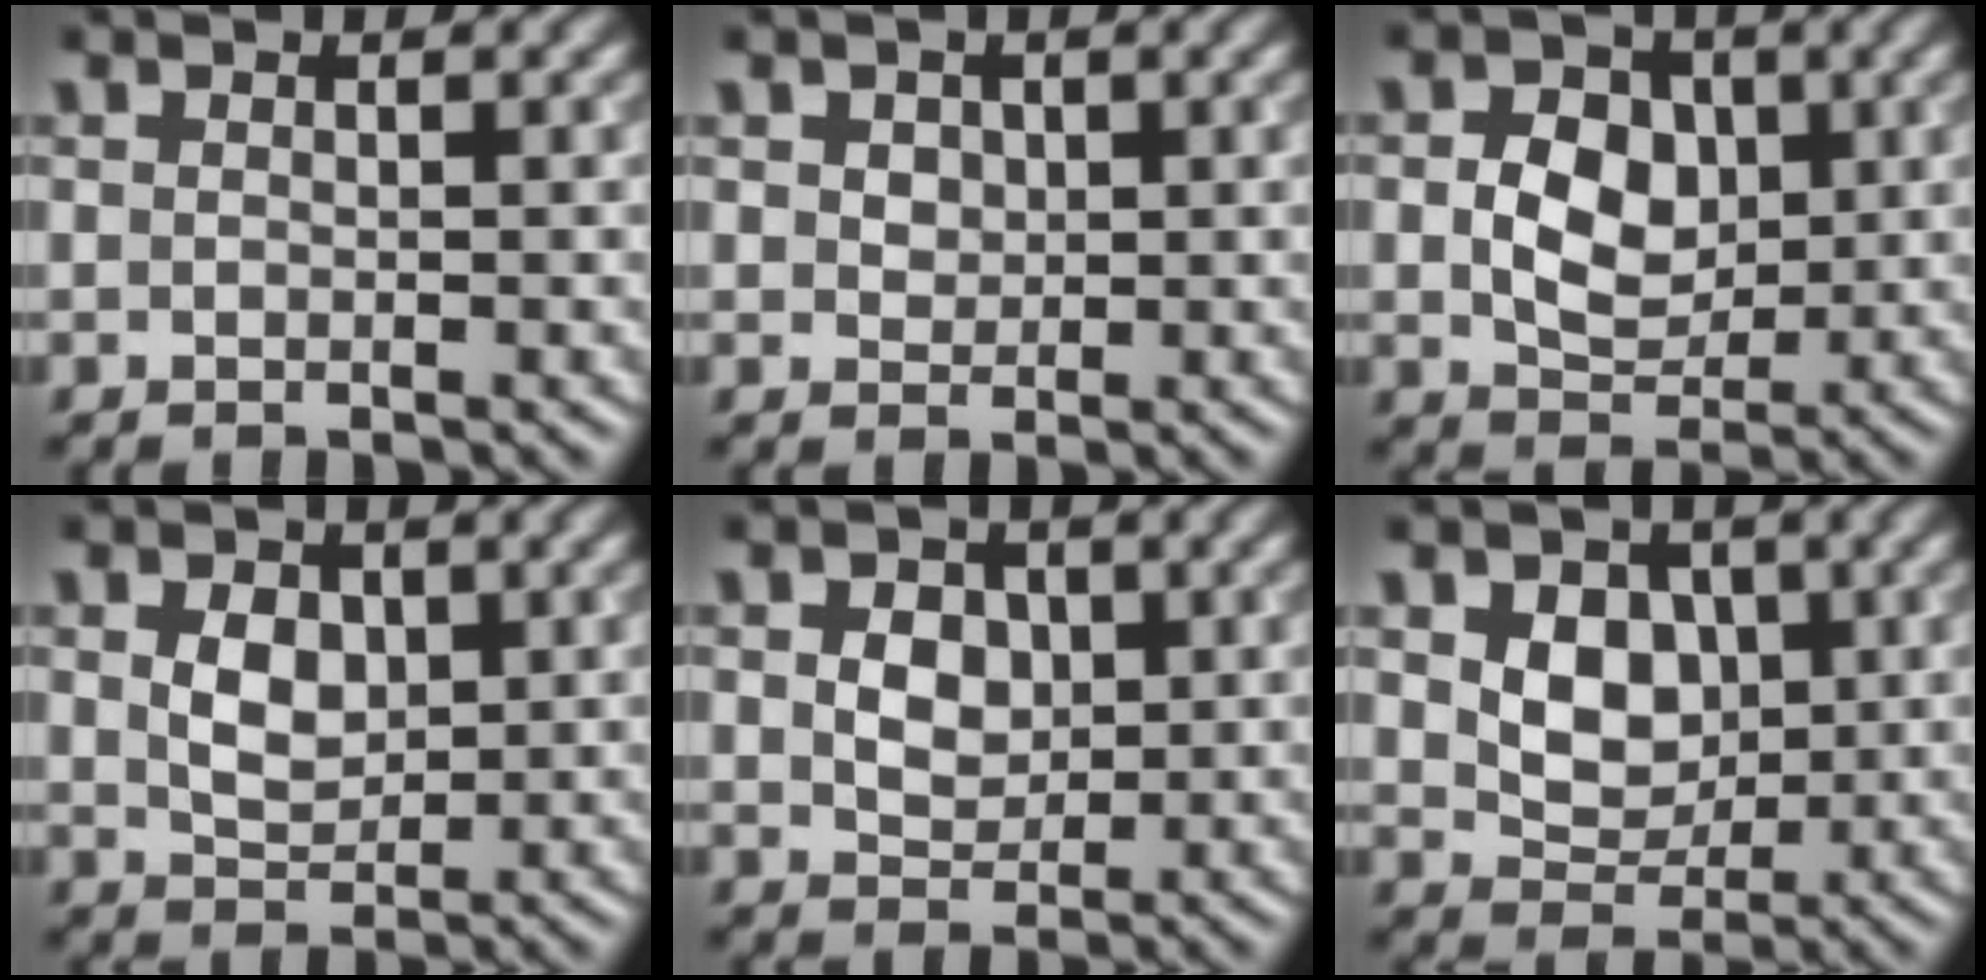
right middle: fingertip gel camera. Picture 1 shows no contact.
{"total": 2.0, "force": [0.9, 1.5, 1.0], "torque": [-0.019, 0.011, 0.013]}
{"total": 4.9, "force": [0.4, 3.7, 3.2], "torque": [-0.058, -0.001, 0.004]}
{"total": 3.0, "force": [0.7, 2.1, 2.0], "torque": [-0.042, -0.002, 0.015]}
{"total": 3.6, "force": [0.8, 2.7, 2.2], "torque": [-0.040, 0.004, 0.004]}
{"total": 4.5, "force": [0.9, 3.4, 2.8], "torque": [-0.054, -0.007, 0.009]}